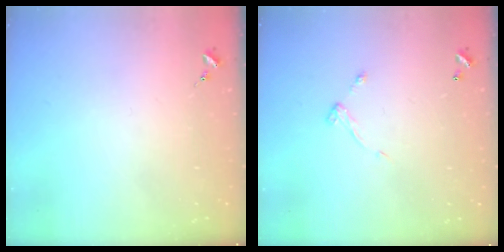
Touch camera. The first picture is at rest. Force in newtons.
{"total": 5.4, "press": 5.4, "slide": 0.4}